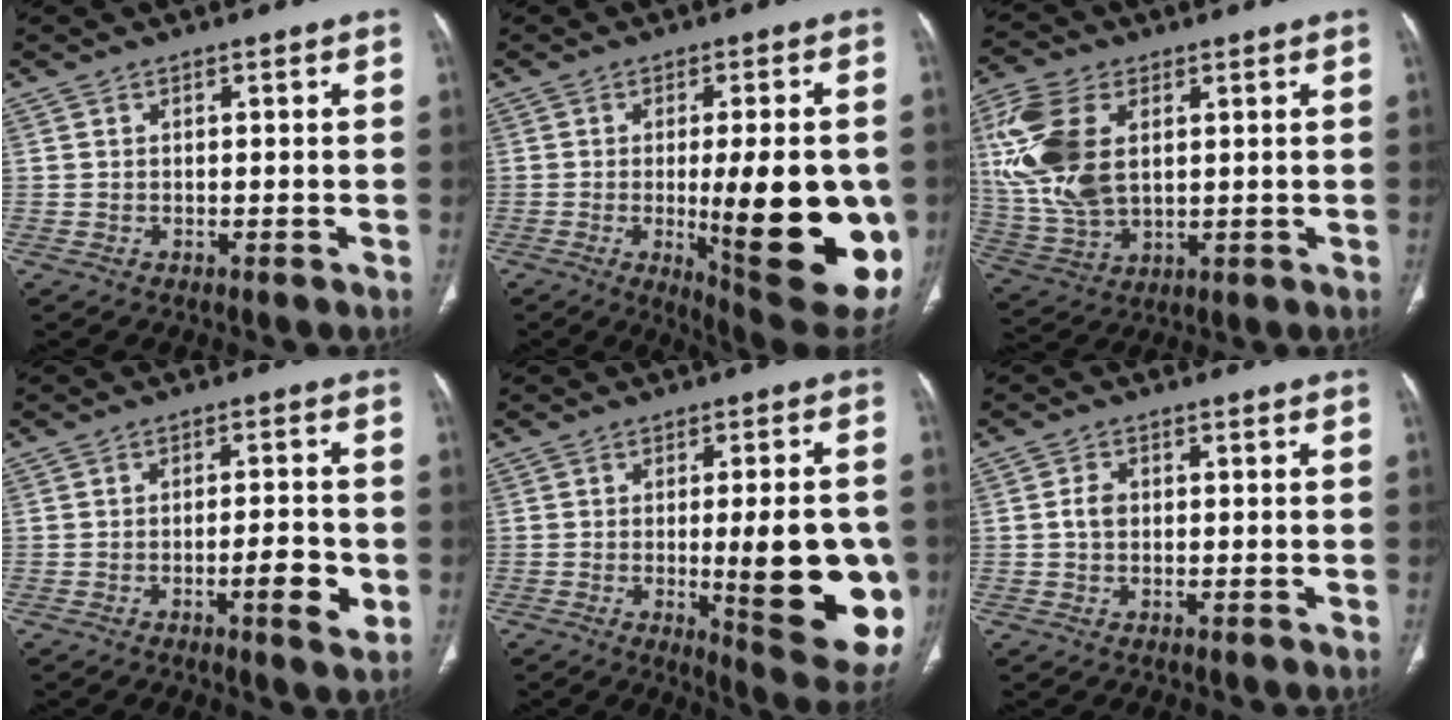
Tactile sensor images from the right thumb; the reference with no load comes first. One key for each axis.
{"total": 21.9, "fx": -3.5, "fy": 5.9, "fz": 20.8, "tx": -0.232, "ty": -0.025, "tz": -0.029}
{"total": 16.1, "fx": 3.6, "fy": 9.6, "fz": 12.4, "tx": -0.273, "ty": -0.004, "tz": 0.077}
{"total": 6.5, "fx": -1.9, "fy": 1.6, "fz": 5.9, "tx": -0.085, "ty": 0.004, "tz": -0.028}
{"total": 19.5, "fx": -2.9, "fy": 5.1, "fz": 18.6, "tx": -0.190, "ty": -0.016, "tz": -0.021}
{"total": 2.4, "fx": 0.1, "fy": 1.8, "fz": 1.6, "tx": -0.027, "ty": 0.006, "tz": -0.001}